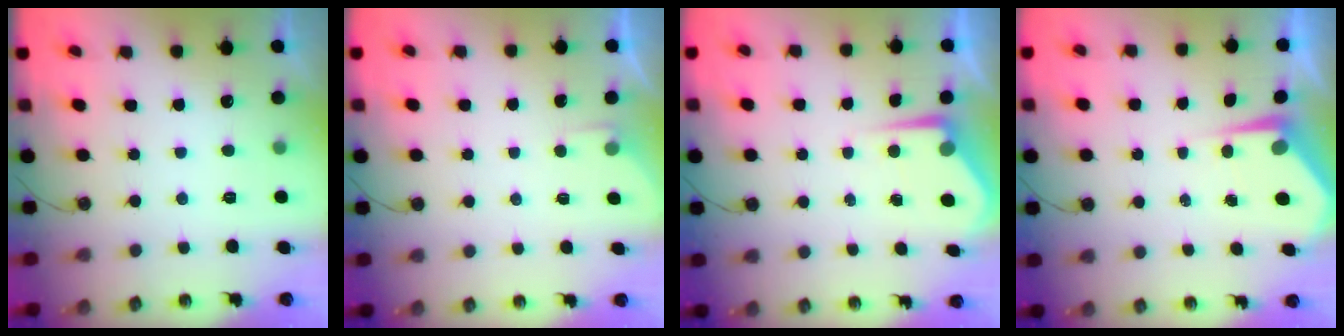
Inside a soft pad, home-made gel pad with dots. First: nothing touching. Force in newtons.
{"total": 2.0, "press": 2.0, "slide": 0.4}
{"total": 4.9, "press": 4.9, "slide": 0.2}
{"total": 4.2, "press": 4.2, "slide": 0.5}